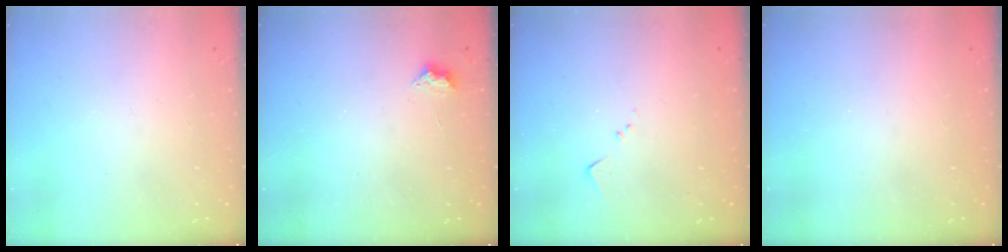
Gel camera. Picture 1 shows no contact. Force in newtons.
{"total": 4.8, "press": 4.8, "slide": 0.6}
{"total": 3.6, "press": 3.5, "slide": 0.5}
{"total": 4.3, "press": 4.3, "slide": 0.6}